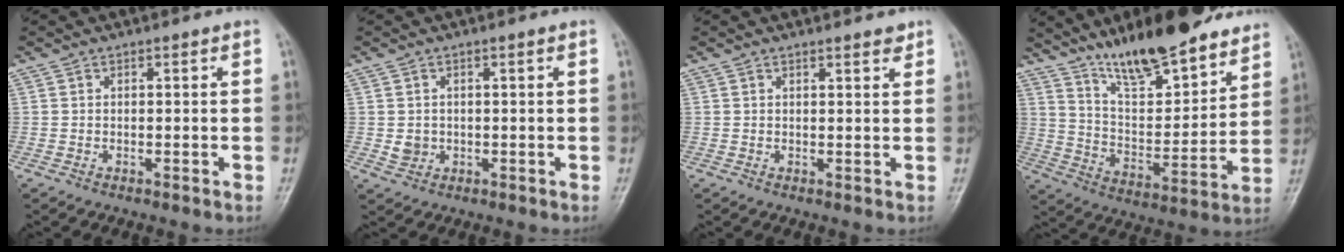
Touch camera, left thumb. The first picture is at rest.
{"total": 2.3, "force": [0.0, 2.1, 1.0], "torque": [-0.007, 0.001, 0.005]}
{"total": 1.6, "force": [1.3, 0.4, 0.8], "torque": [-0.007, -0.009, 0.018]}
{"total": 20.2, "force": [15.5, 5.9, 11.6], "torque": [-0.139, -0.084, 0.259]}